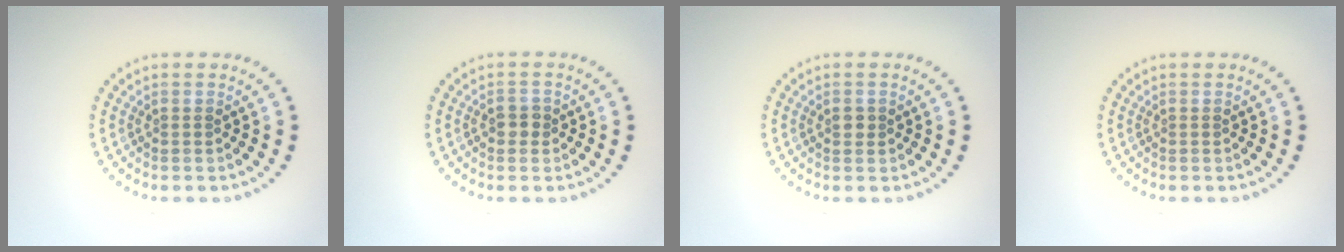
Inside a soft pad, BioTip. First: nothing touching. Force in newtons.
{"total": 1.3, "press": 1.3, "slide": 0.3}
{"total": 1.0, "press": 0.9, "slide": 0.2}
{"total": 0.0}